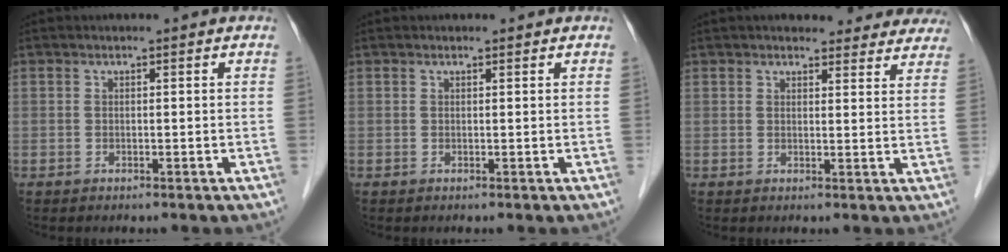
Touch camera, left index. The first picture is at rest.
{"total": 0.0}
{"total": 12.3, "force": [11.4, 3.5, 2.9], "torque": [0.005, -0.001, 0.111]}